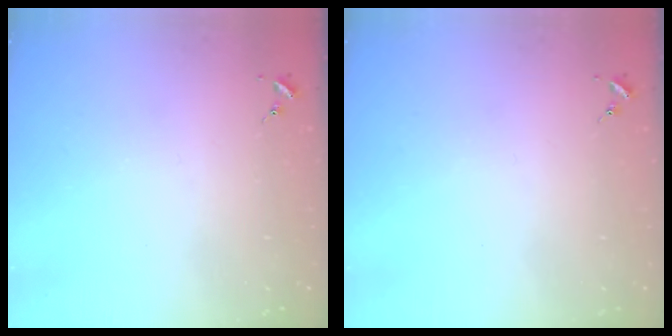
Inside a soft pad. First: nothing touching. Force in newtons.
{"total": 0.0}